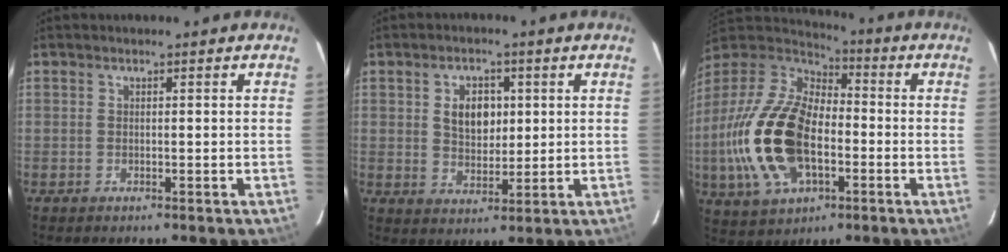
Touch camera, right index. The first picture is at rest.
{"total": 6.6, "force": [1.6, 4.4, 4.6], "torque": [-0.077, 0.008, 0.033]}
{"total": 23.8, "force": [-5.1, 13.5, 18.9], "torque": [-0.419, -0.009, -0.087]}